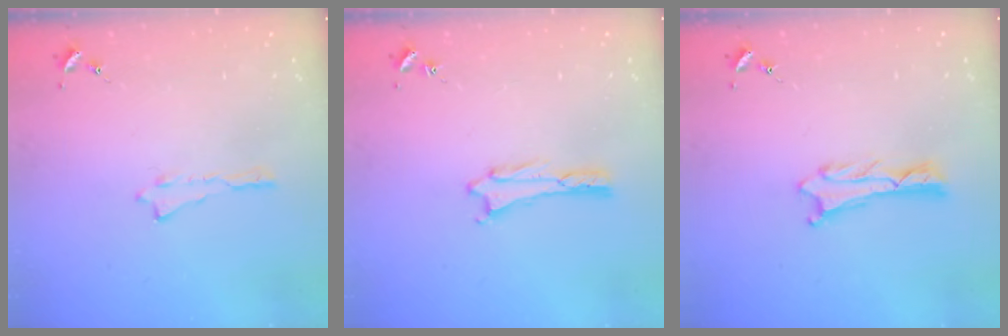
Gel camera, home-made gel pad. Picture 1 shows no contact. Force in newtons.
{"total": 1.1, "press": 1.1, "slide": 0.1}
{"total": 1.2, "press": 1.2, "slide": 0.0}